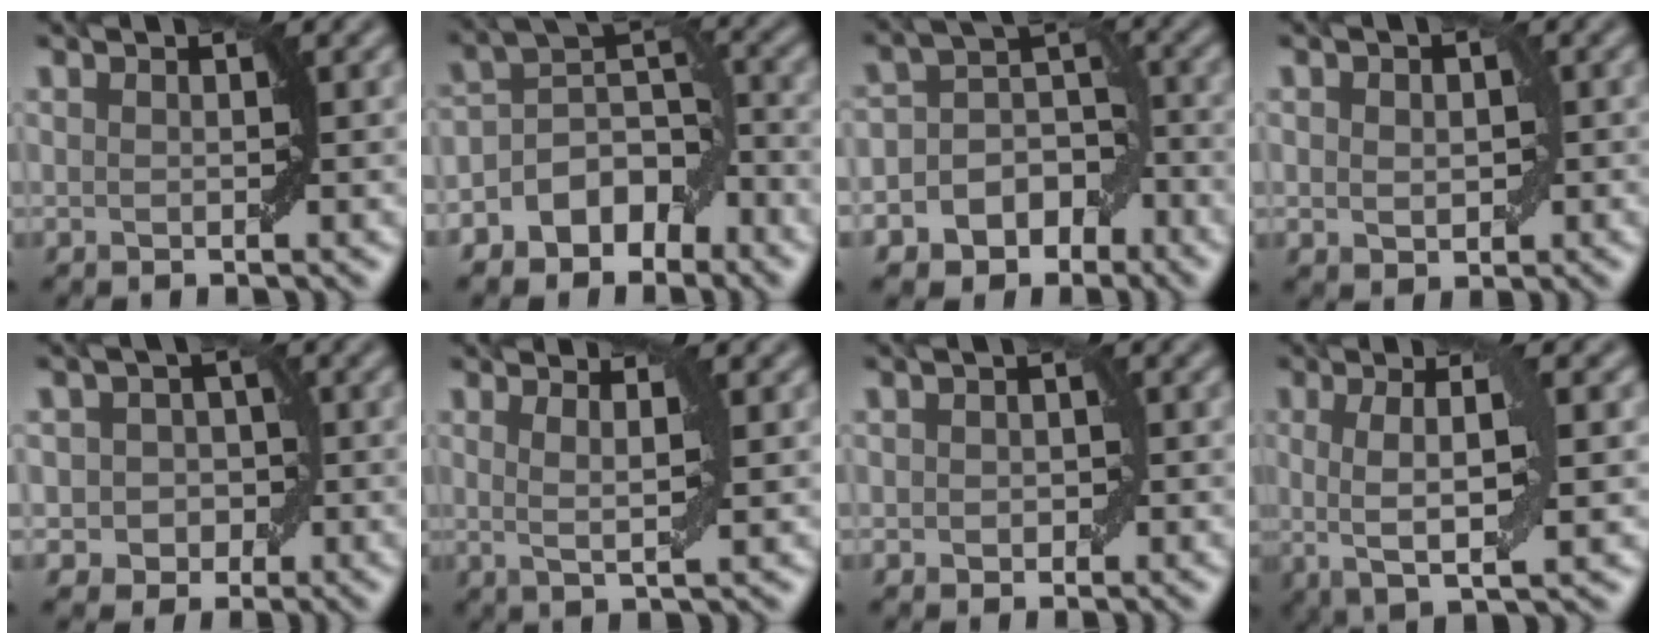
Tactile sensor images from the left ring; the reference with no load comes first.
{"total": 6.3, "force": [-3.6, 4.0, 3.3], "torque": [-0.032, 0.017, -0.074]}
{"total": 8.6, "force": [-4.4, 6.9, 2.9], "torque": [-0.028, 0.010, -0.085]}
{"total": 2.3, "force": [0.1, 1.8, 1.5], "torque": [-0.015, 0.001, 0.003]}
{"total": 3.3, "force": [-0.4, 3.1, 1.2], "torque": [0.008, 0.009, -0.021]}
{"total": 2.4, "force": [0.9, 0.4, 2.1], "torque": [-0.035, -0.004, 0.015]}
{"total": 1.5, "force": [-0.2, 1.2, 0.8], "torque": [-0.006, 0.000, -0.003]}
{"total": 5.6, "force": [0.0, 1.4, 5.4], "torque": [-0.088, 0.002, -0.004]}